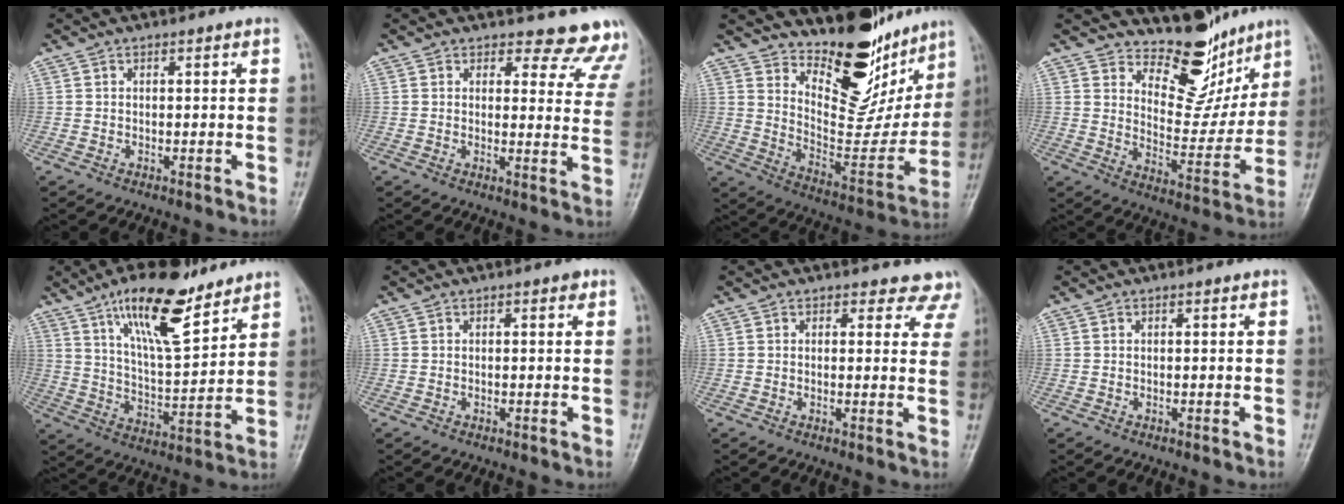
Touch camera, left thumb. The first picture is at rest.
{"total": 11.6, "force": [10.9, 3.8, 0.6], "torque": [0.051, -0.094, 0.092]}
{"total": 19.6, "force": [15.0, 8.2, 9.6], "torque": [-0.070, -0.110, 0.236]}
{"total": 12.6, "force": [10.2, 6.3, 3.9], "torque": [-0.003, -0.078, 0.158]}
{"total": 16.2, "force": [10.9, 4.9, 10.9], "torque": [-0.162, -0.061, 0.194]}
{"total": 0.8, "force": [0.4, 0.4, 0.5], "torque": [-0.003, -0.001, 0.003]}
{"total": 6.1, "force": [5.4, 2.8, 0.1], "torque": [0.051, -0.023, 0.032]}
{"total": 0.0}